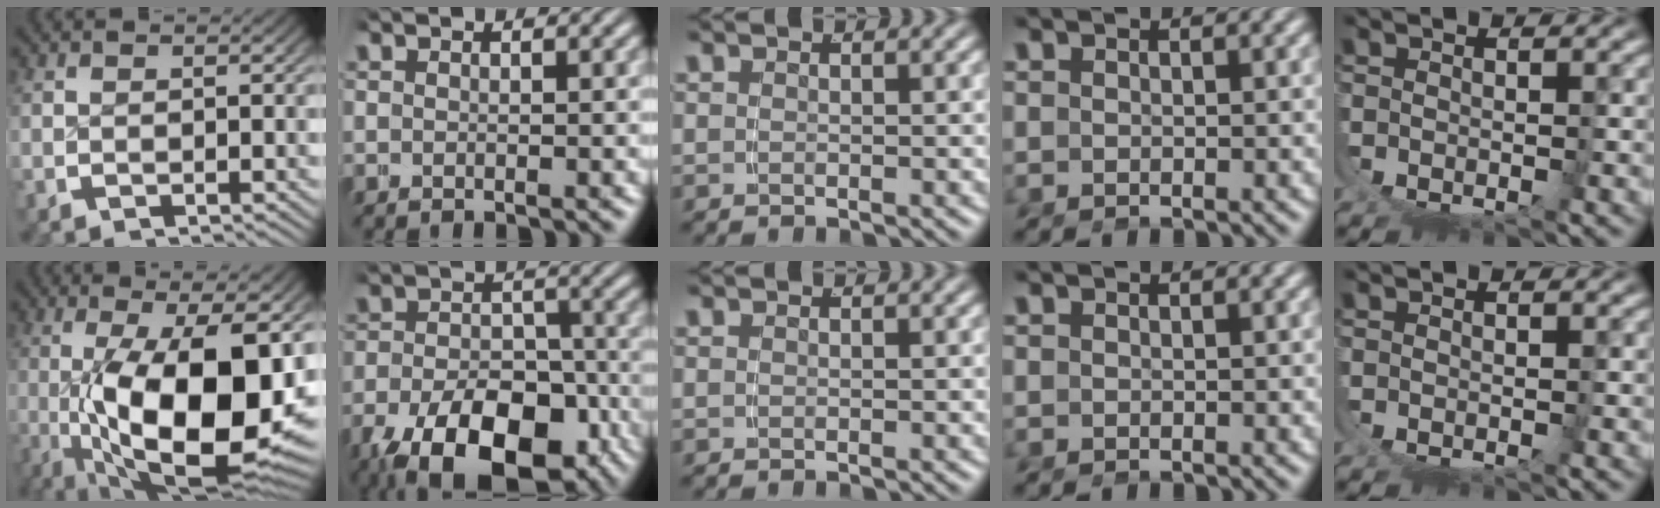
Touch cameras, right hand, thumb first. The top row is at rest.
{"thumb": {"total": 20.1, "force": [-3.4, 9.9, 17.1], "torque": [-0.310, -0.069, -0.010]}, "index": {"total": 11.2, "force": [-7.5, 5.7, 5.9], "torque": [-0.095, -0.043, -0.092]}}